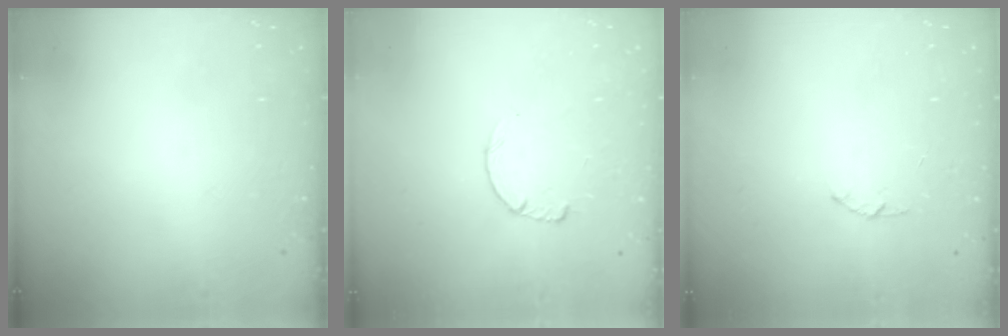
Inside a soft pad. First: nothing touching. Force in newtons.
{"total": 3.4, "press": 3.4, "slide": 0.4}
{"total": 1.0, "press": 0.9, "slide": 0.3}